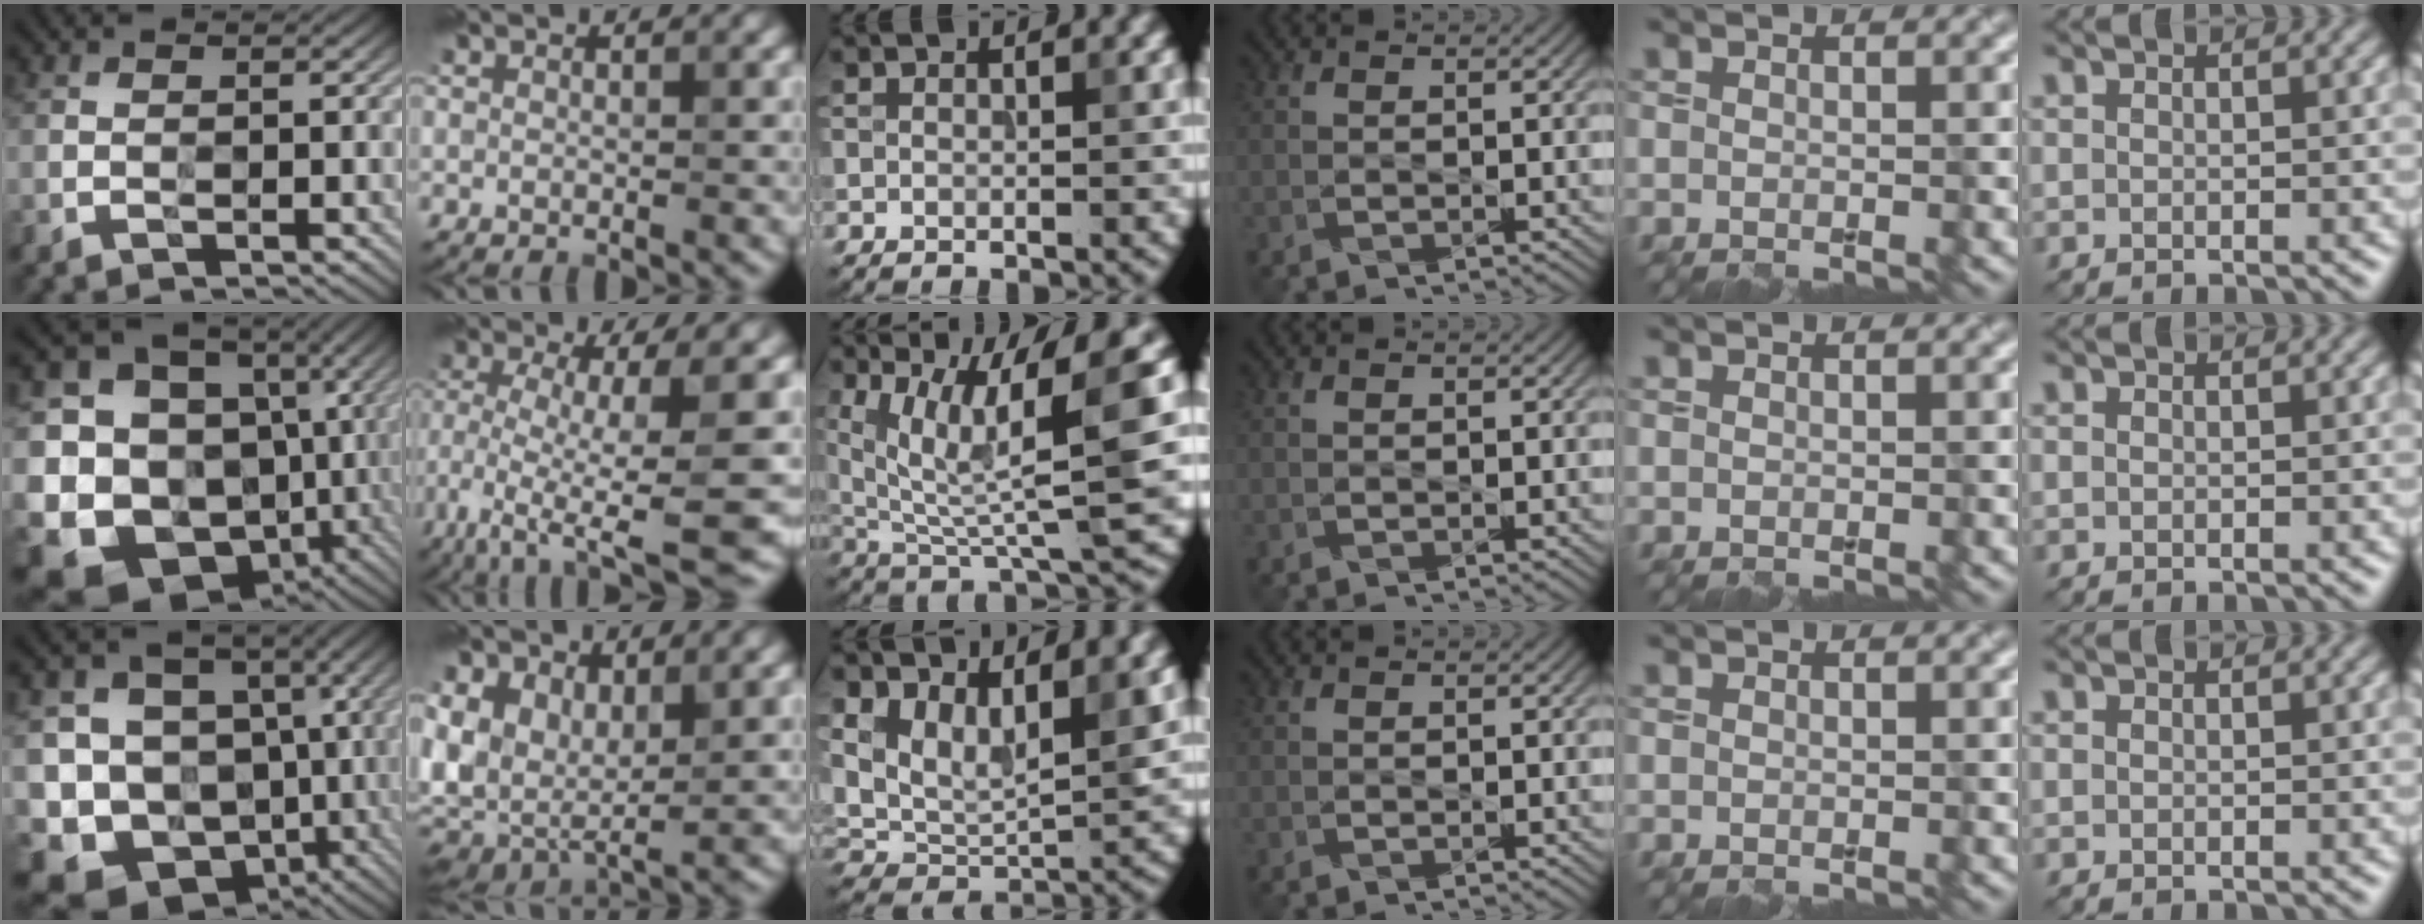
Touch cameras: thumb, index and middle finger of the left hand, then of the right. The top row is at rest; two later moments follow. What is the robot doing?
{"motion": "wipe", "object": "paper plate"}